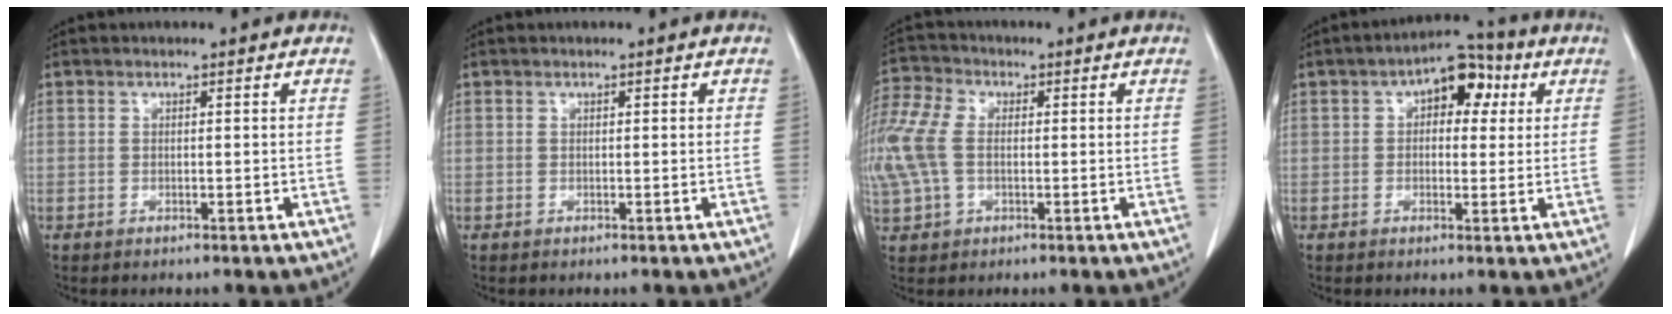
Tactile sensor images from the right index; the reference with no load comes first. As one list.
[{"total": 0.0}, {"total": 14.2, "force": [0.1, 9.2, 10.8], "torque": [-0.312, 0.030, 0.003]}, {"total": 7.6, "force": [2.5, 4.1, 5.8], "torque": [-0.076, 0.032, 0.031]}]